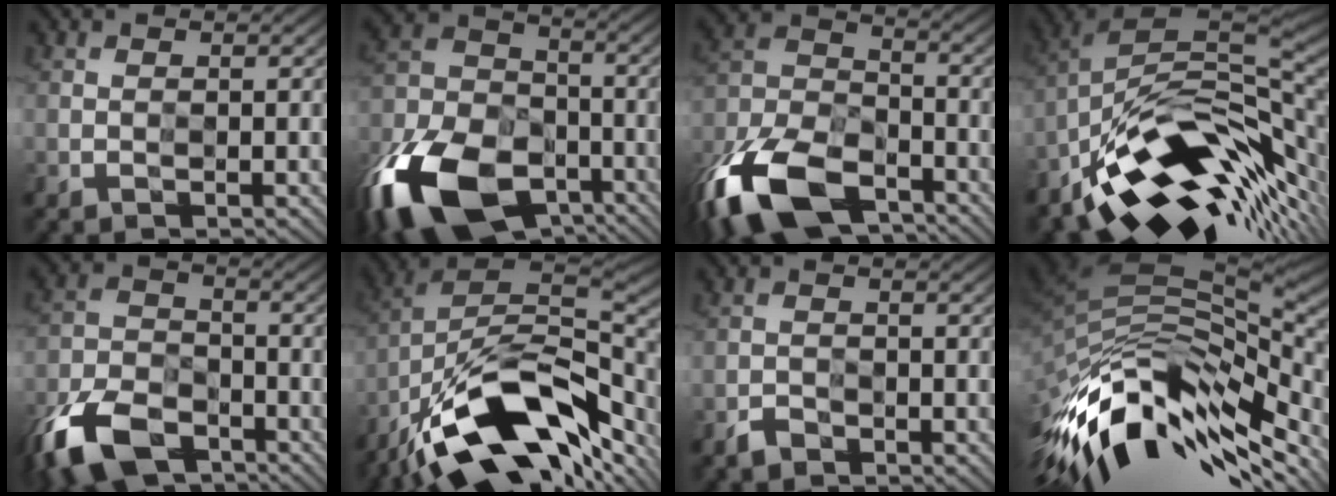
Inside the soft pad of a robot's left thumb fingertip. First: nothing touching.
{"total": 17.2, "force": [-10.7, 10.0, 9.0], "torque": [-0.222, -0.037, -0.207]}
{"total": 14.5, "force": [-9.9, 7.2, 7.8], "torque": [-0.188, -0.030, -0.206]}
{"total": 14.4, "force": [-6.3, 5.7, 11.6], "torque": [-0.199, 0.015, -0.137]}
{"total": 9.7, "force": [-7.1, 4.9, 4.4], "torque": [-0.108, -0.014, -0.151]}
{"total": 16.7, "force": [-11.3, 6.1, 10.6], "torque": [-0.215, -0.001, -0.205]}
{"total": 1.8, "force": [-1.6, 0.5, -0.6], "torque": [0.015, 0.000, -0.032]}
{"total": 15.0, "force": [-9.6, 6.3, 9.7], "torque": [-0.208, -0.009, -0.175]}